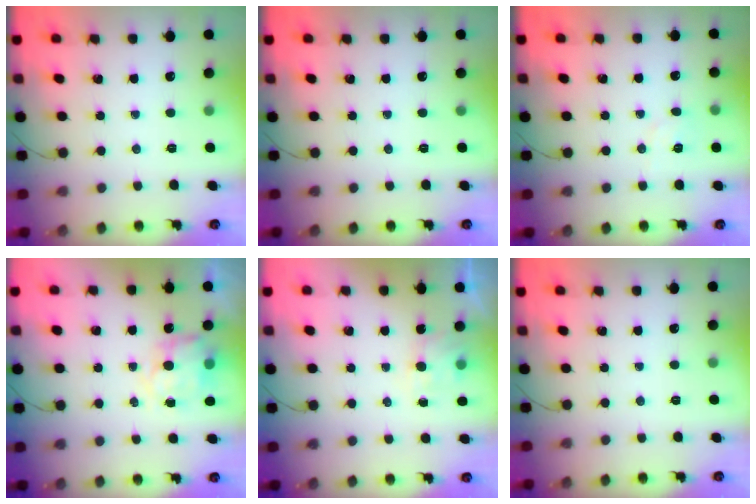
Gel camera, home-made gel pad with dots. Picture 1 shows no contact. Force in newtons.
{"total": 0.0}
{"total": 4.0, "press": 3.8, "slide": 1.4}
{"total": 8.3, "press": 8.2, "slide": 1.1}
{"total": 2.2, "press": 2.0, "slide": 0.9}
{"total": 0.0}